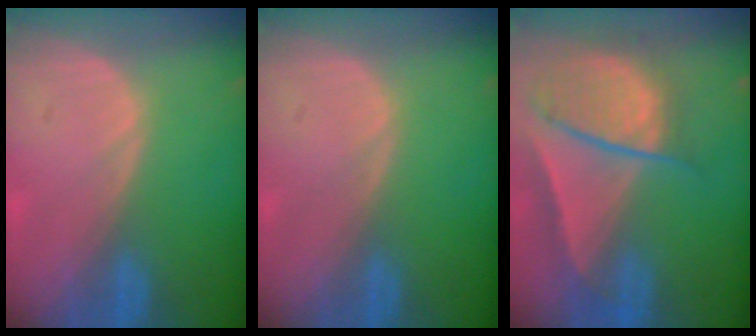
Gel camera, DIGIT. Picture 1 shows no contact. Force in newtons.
{"total": 0.0}
{"total": 9.5, "press": 8.2, "slide": 4.8}